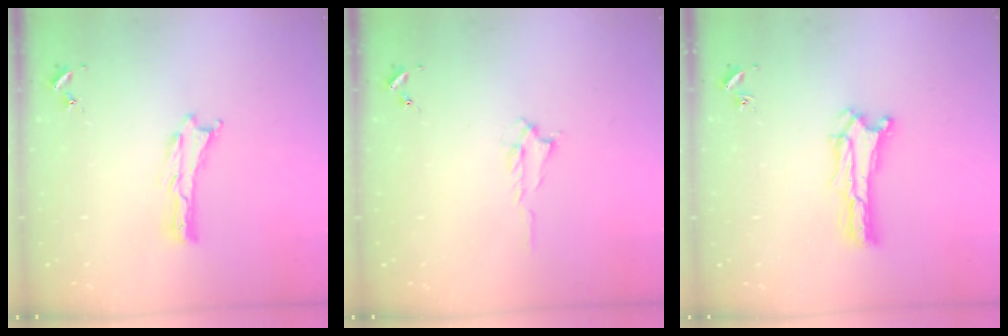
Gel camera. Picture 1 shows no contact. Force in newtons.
{"total": 0.7, "press": 0.6, "slide": 0.2}
{"total": 0.9, "press": 0.9, "slide": 0.2}